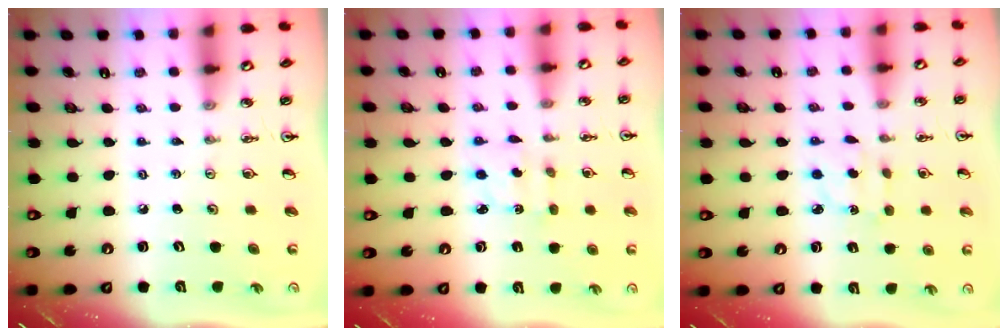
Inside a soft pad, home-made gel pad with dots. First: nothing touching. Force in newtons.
{"total": 2.2, "press": 2.2, "slide": 0.4}
{"total": 4.2, "press": 4.2, "slide": 0.6}